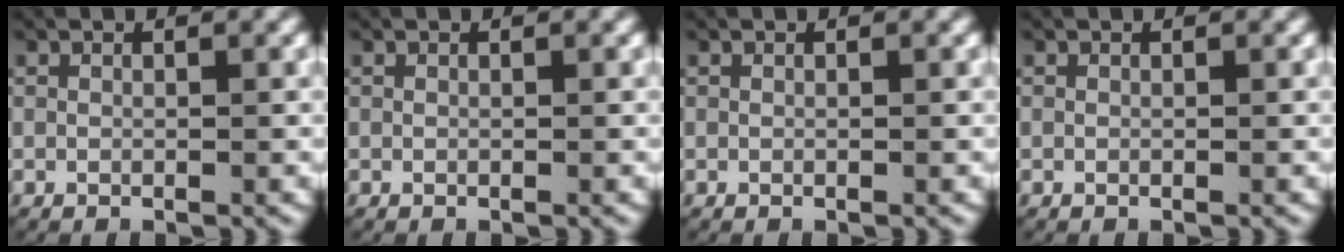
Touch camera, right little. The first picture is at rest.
{"total": 0.0}
{"total": 0.0}
{"total": 0.0}